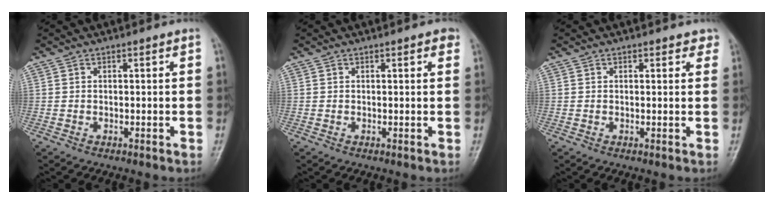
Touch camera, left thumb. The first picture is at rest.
{"total": 1.6, "force": [0.8, 0.6, 1.2], "torque": [-0.011, 0.000, 0.008]}
{"total": 1.8, "force": [1.3, 1.0, 0.8], "torque": [0.011, -0.003, 0.008]}